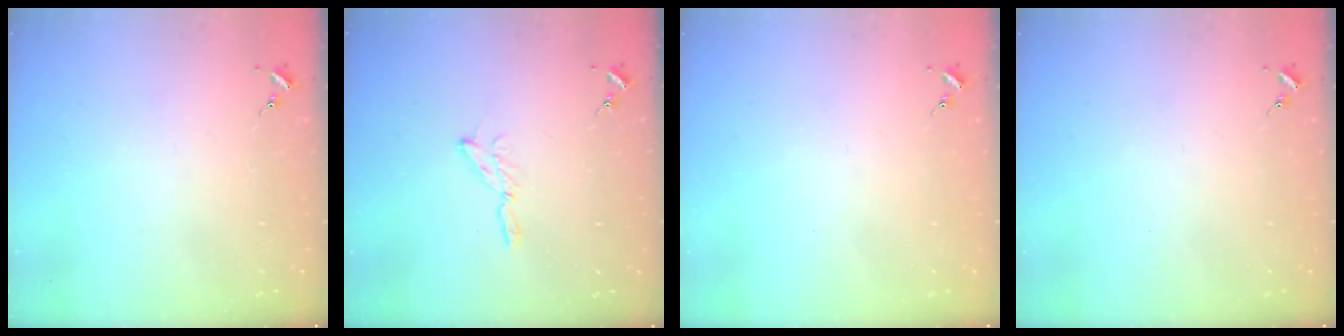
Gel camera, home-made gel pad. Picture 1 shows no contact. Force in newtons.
{"total": 4.1, "press": 4.1, "slide": 0.4}
{"total": 0.0}
{"total": 0.0}